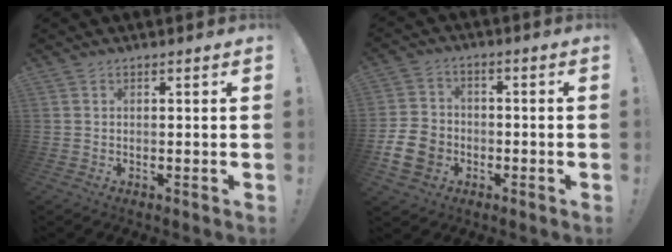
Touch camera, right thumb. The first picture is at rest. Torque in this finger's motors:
{"motor_torque": [0.43, -0.11, 0.59, -0.54, 0.00]}